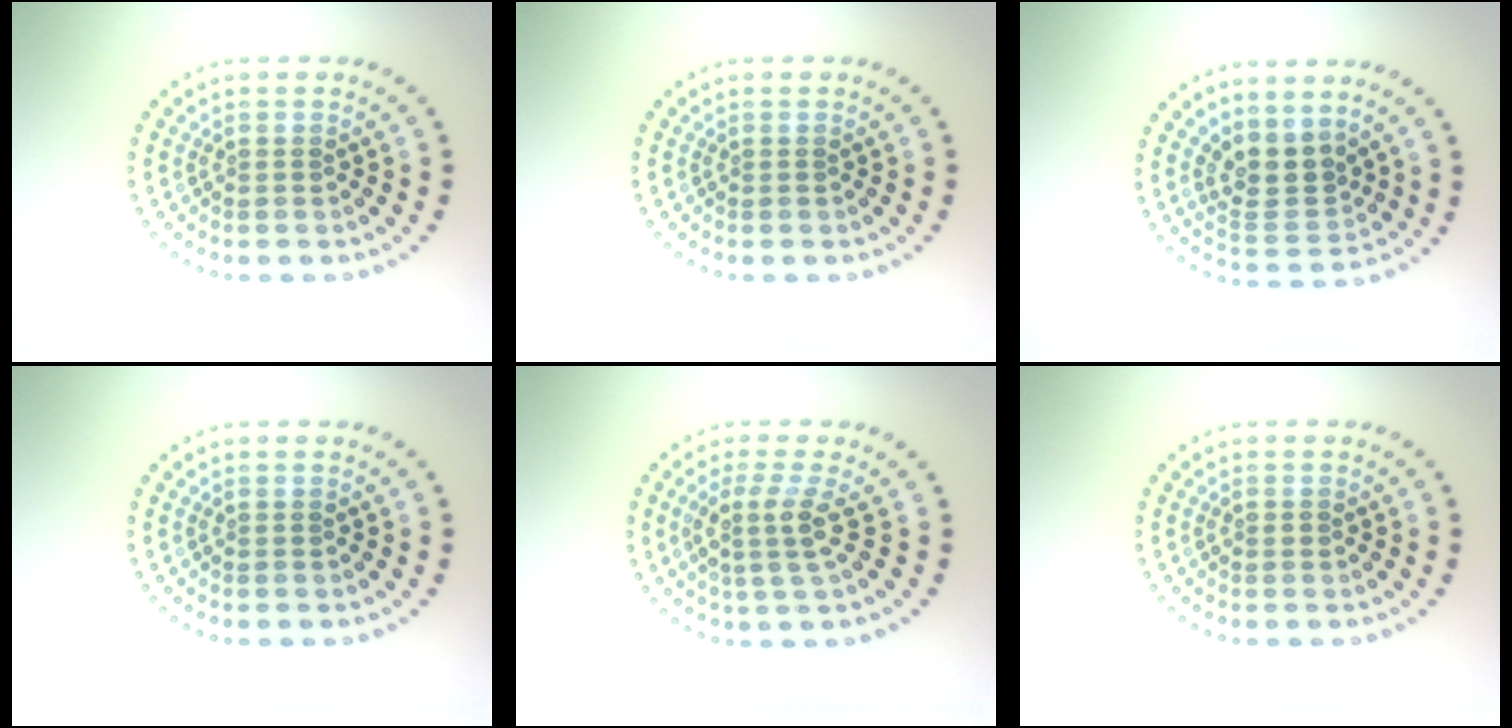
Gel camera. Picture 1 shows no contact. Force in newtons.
{"total": 0.0}
{"total": 3.3, "press": 2.8, "slide": 1.8}
{"total": 0.0}
{"total": 2.8, "press": 2.2, "slide": 1.8}
{"total": 0.8, "press": 0.8, "slide": 0.0}